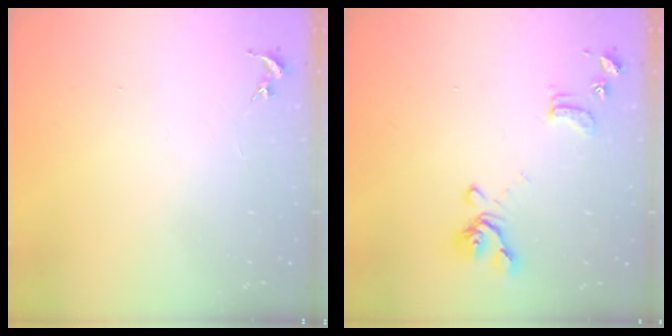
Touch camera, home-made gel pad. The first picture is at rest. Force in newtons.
{"total": 12.6, "press": 12.5, "slide": 1.4}